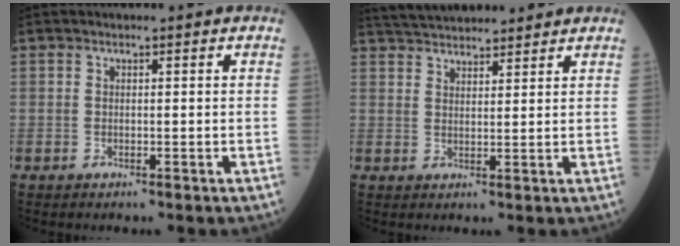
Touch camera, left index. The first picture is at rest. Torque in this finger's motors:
{"motor_torque": [-0.09, -0.74, 0.19, 0.07]}